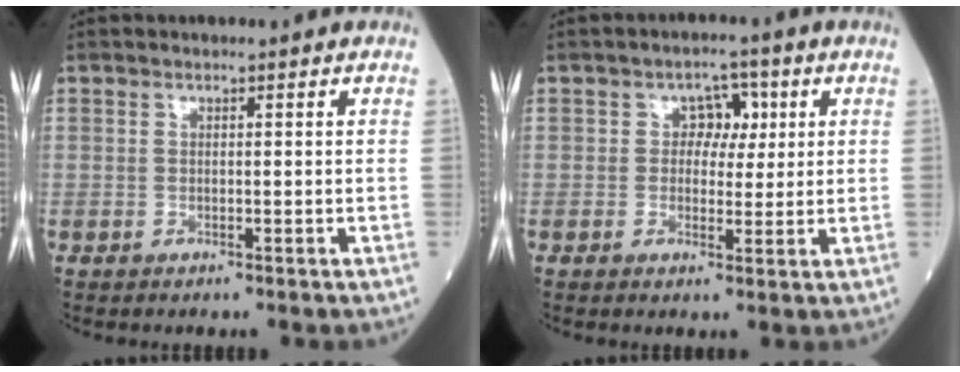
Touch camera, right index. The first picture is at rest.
{"total": 4.9, "force": [1.5, 3.5, 3.0], "torque": [-0.031, 0.014, 0.022]}